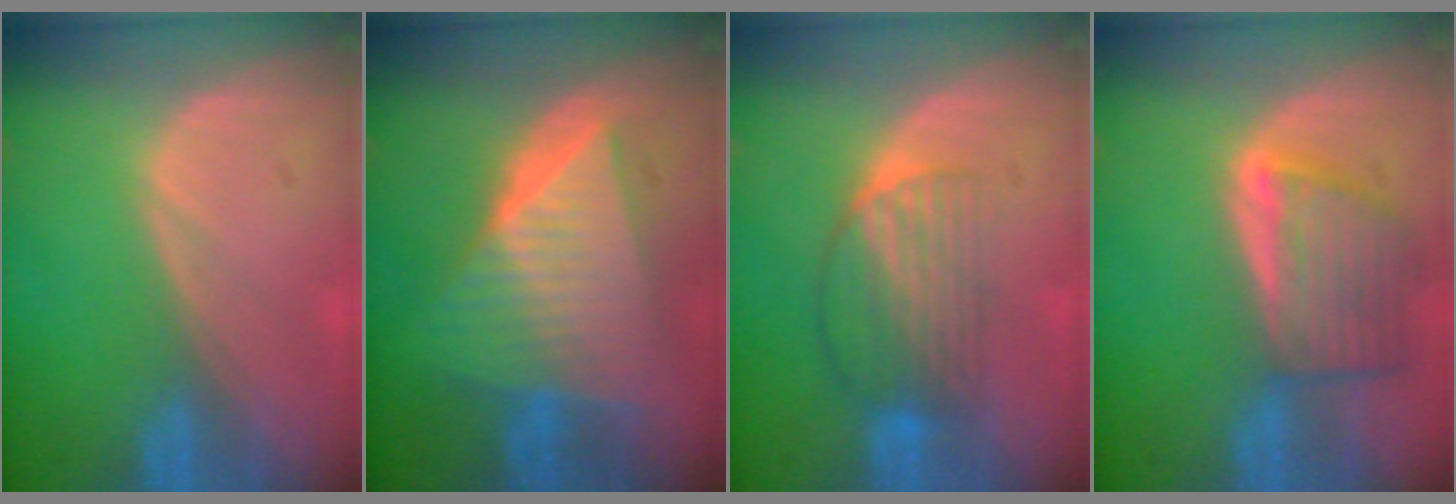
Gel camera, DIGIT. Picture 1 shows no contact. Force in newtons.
{"total": 10.0, "press": 10.0, "slide": 0.7}
{"total": 6.5, "press": 5.7, "slide": 3.2}
{"total": 7.8, "press": 7.1, "slide": 3.2}